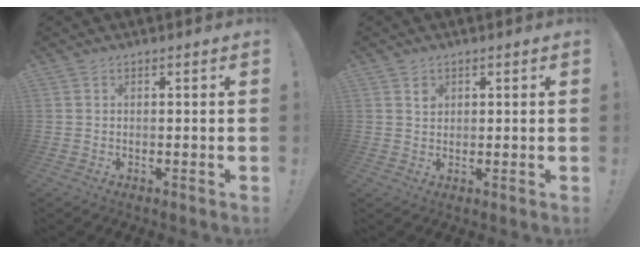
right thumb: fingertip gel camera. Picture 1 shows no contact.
{"total": 1.9, "force": [1.1, 1.5, 0.6], "torque": [0.006, -0.007, 0.016]}